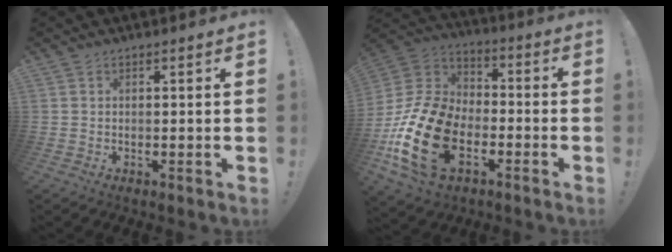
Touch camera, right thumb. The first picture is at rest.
{"total": 25.0, "force": [-8.4, 15.7, 17.5], "torque": [-0.350, 0.056, -0.129]}